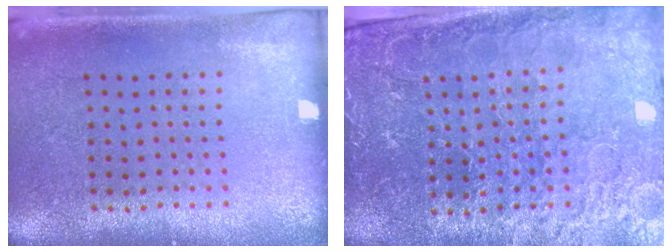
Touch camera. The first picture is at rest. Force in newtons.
{"total": 4.0, "press": 3.9, "slide": 1.1}